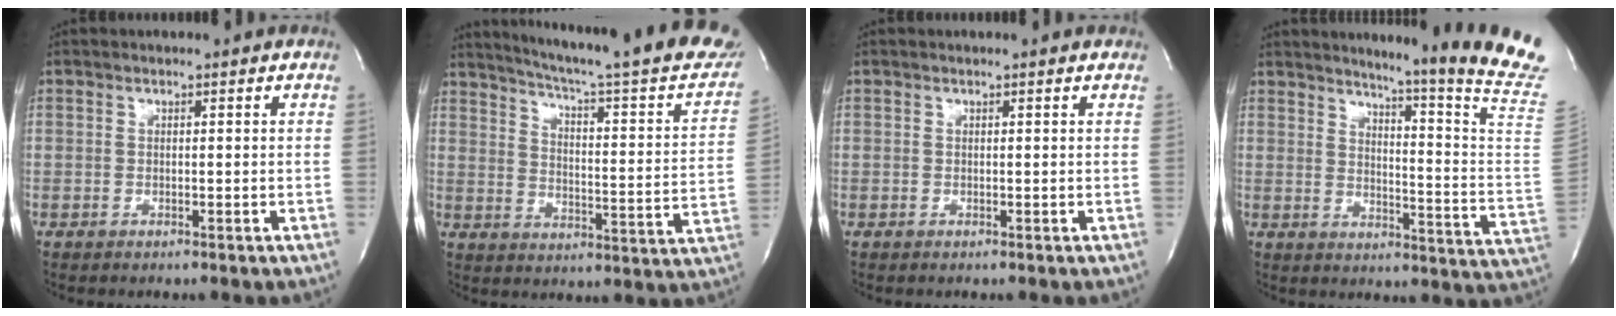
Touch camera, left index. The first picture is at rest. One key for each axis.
{"total": 27.9, "fx": 23.7, "fy": 2.0, "fz": 14.6, "tx": -0.215, "ty": -0.063, "tz": 0.293}
{"total": 1.6, "fx": 1.5, "fy": 0.1, "fz": 0.4, "tx": -0.014, "ty": 0.010, "tz": 0.015}
{"total": 21.4, "fx": 18.2, "fy": -3.0, "fz": 10.8, "tx": -0.155, "ty": -0.130, "tz": 0.216}